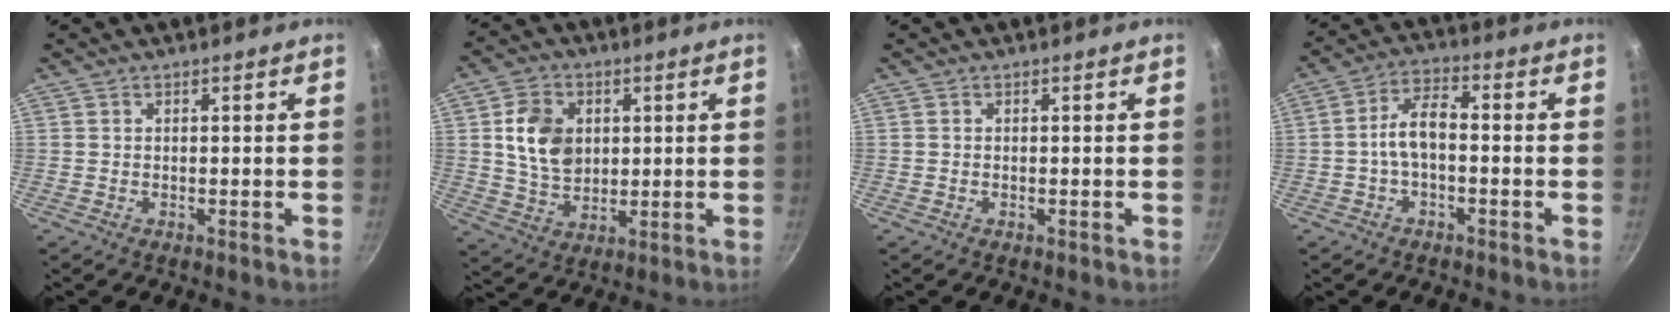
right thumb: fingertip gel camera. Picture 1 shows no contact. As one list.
[{"total": 10.9, "force": [2.1, 8.2, 6.7], "torque": [-0.098, -0.005, 0.040]}, {"total": 0.0}, {"total": 6.5, "force": [-1.3, 3.2, 5.5], "torque": [-0.099, 0.034, -0.031]}]